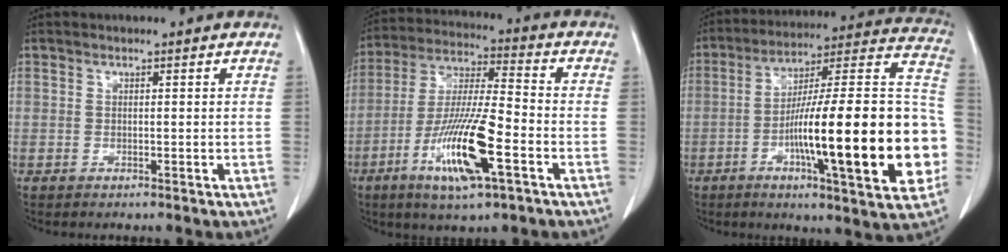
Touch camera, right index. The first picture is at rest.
{"total": 14.9, "force": [-5.9, 1.8, 13.5], "torque": [-0.266, -0.017, -0.107]}
{"total": 28.1, "force": [-5.9, 3.1, 27.3], "torque": [-0.335, 0.010, -0.096]}